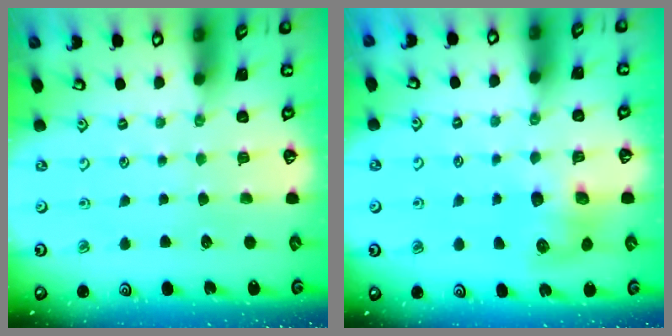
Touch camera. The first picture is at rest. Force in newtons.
{"total": 7.2, "press": 7.2, "slide": 0.7}